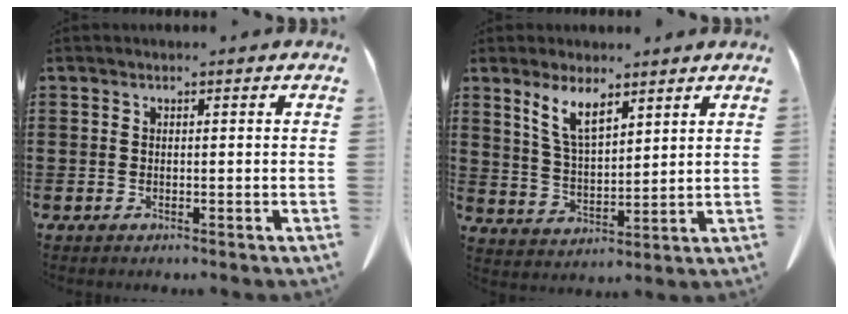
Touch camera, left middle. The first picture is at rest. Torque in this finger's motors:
{"motor_torque": [0.20, 0.16, 0.19, 0.08]}